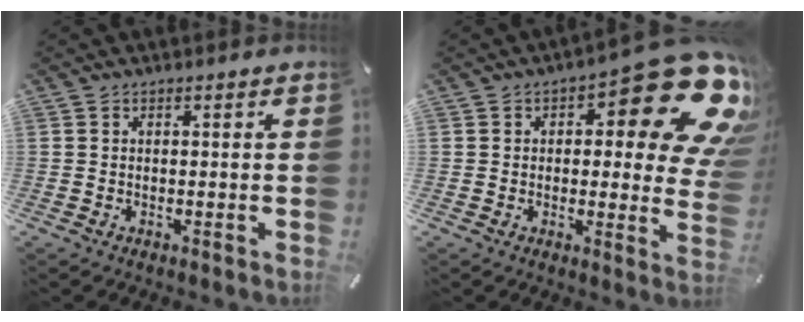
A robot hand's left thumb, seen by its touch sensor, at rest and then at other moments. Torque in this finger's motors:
{"motor_torque": [1.45, 0.53, 0.97, 0.51, 0.13]}